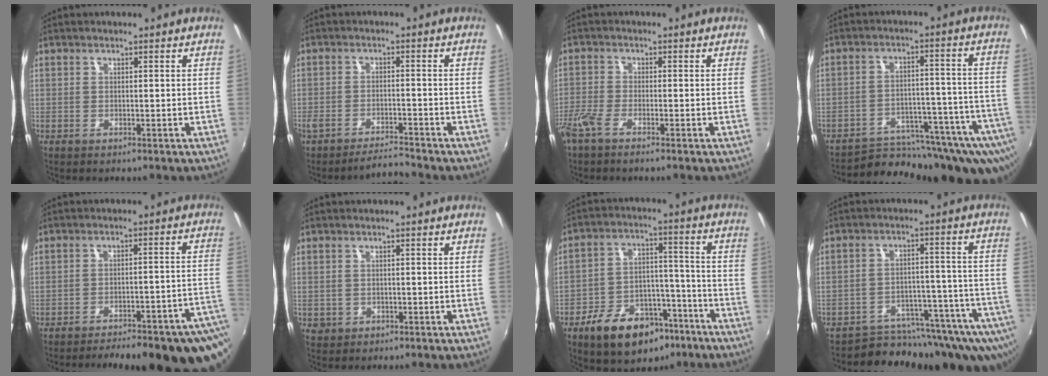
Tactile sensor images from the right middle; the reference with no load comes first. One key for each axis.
{"total": 4.2, "fx": -4.1, "fy": -0.1, "fz": 0.7, "tx": -0.032, "ty": -0.003, "tz": -0.076}
{"total": 4.1, "fx": -3.0, "fy": 0.7, "fz": 2.6, "tx": -0.071, "ty": -0.009, "tz": -0.064}
{"total": 26.0, "fx": -21.6, "fy": 8.4, "fz": 11.8, "tx": -0.141, "ty": -0.007, "tz": -0.269}
{"total": 22.7, "fx": -19.1, "fy": 4.3, "fz": 11.5, "tx": -0.132, "ty": -0.011, "tz": -0.226}
{"total": 2.2, "fx": -0.4, "fy": 2.0, "fz": 0.7, "tx": -0.014, "ty": -0.004, "tz": -0.004}
{"total": 17.0, "fx": -10.5, "fy": 9.7, "fz": 9.2, "tx": -0.178, "ty": 0.020, "tz": -0.146}
{"total": 21.6, "fx": -17.5, "fy": 8.4, "fz": 9.4, "tx": -0.121, "ty": -0.001, "tz": -0.217}